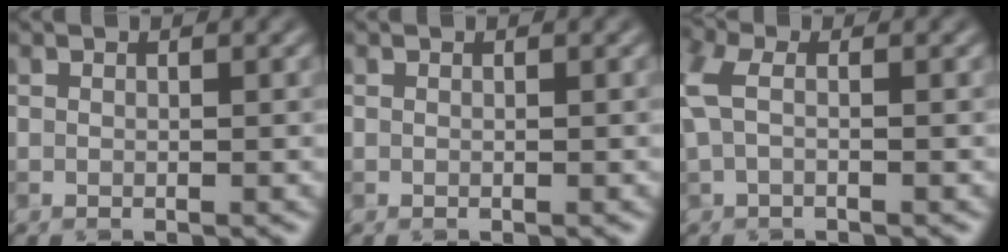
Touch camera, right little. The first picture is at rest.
{"total": 0.0}
{"total": 3.2, "force": [0.2, 1.6, 2.8], "torque": [-0.077, 0.009, -0.005]}